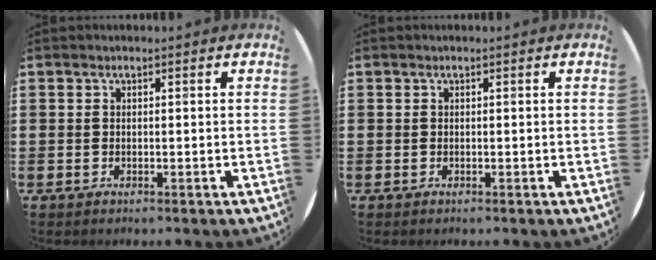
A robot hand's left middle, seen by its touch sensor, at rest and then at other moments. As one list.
[{"total": 0.0}]